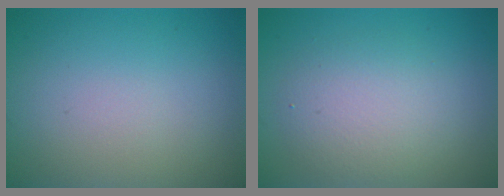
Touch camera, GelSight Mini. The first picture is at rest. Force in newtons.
{"total": 3.7, "press": 3.7, "slide": 0.3}